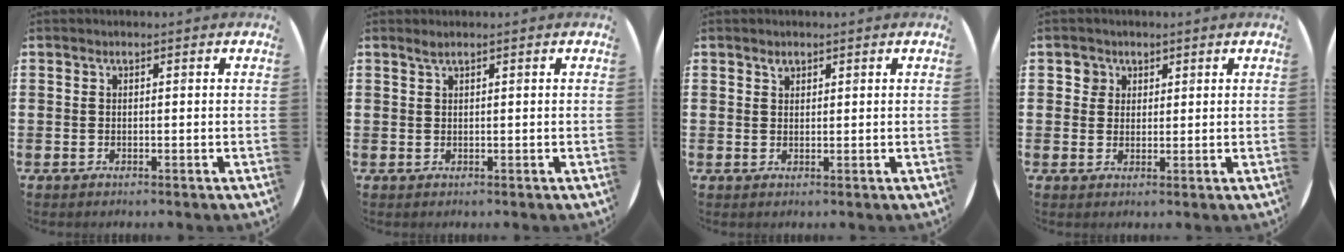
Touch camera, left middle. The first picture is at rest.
{"total": 0.8, "force": [0.6, -0.1, 0.5], "torque": [-0.008, 0.001, 0.011]}
{"total": 1.0, "force": [0.9, 0.4, 0.0], "torque": [0.006, -0.001, 0.015]}
{"total": 2.1, "force": [1.4, 1.6, 0.0], "torque": [0.011, -0.001, 0.024]}